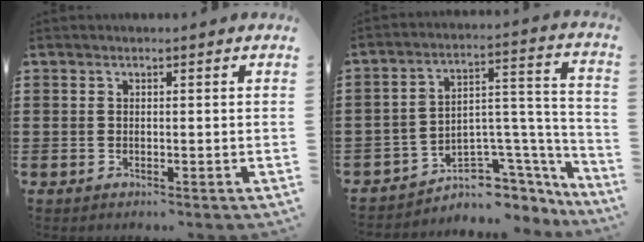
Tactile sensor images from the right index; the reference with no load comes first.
{"total": 6.1, "force": [-4.4, 3.6, 2.3], "torque": [-0.045, -0.002, -0.079]}